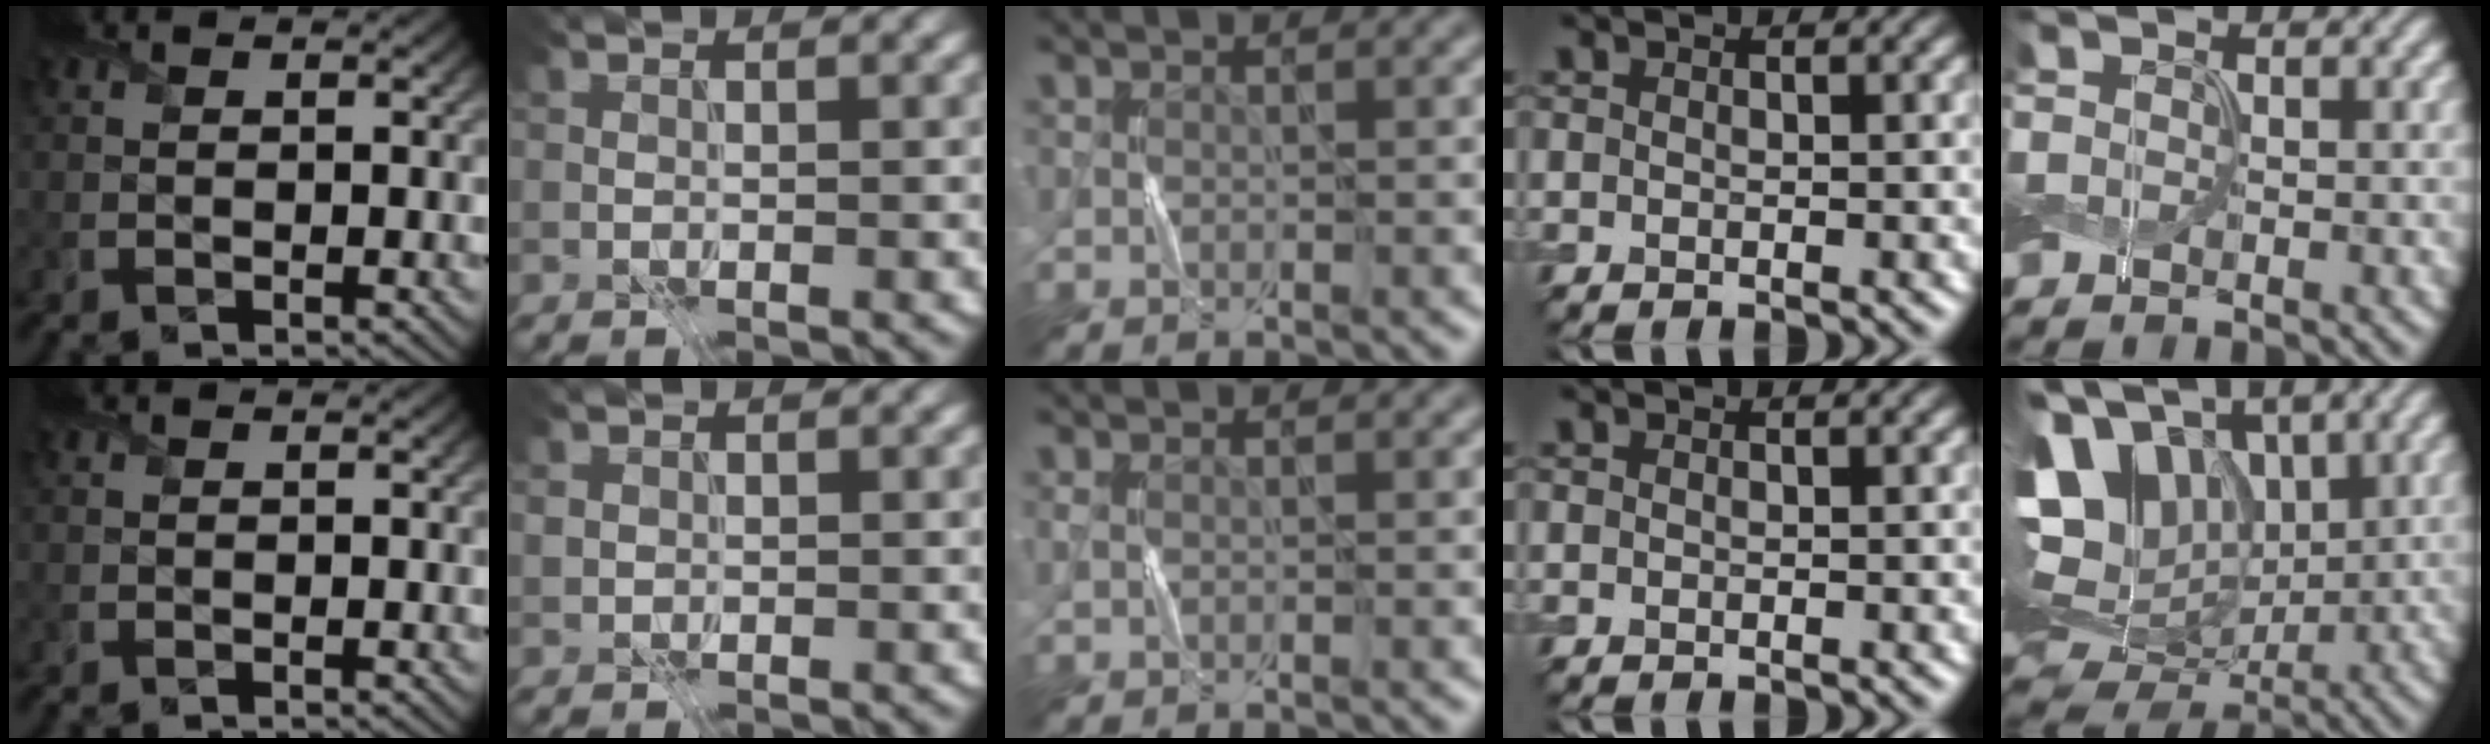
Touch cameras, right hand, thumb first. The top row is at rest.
{"index": {"total": 0.8, "force": [0.1, 0.8, 0.2], "torque": [-0.007, -0.004, 0.002]}, "little": {"total": 16.1, "force": [4.9, 10.8, 10.9], "torque": [-0.231, 0.032, 0.094]}}